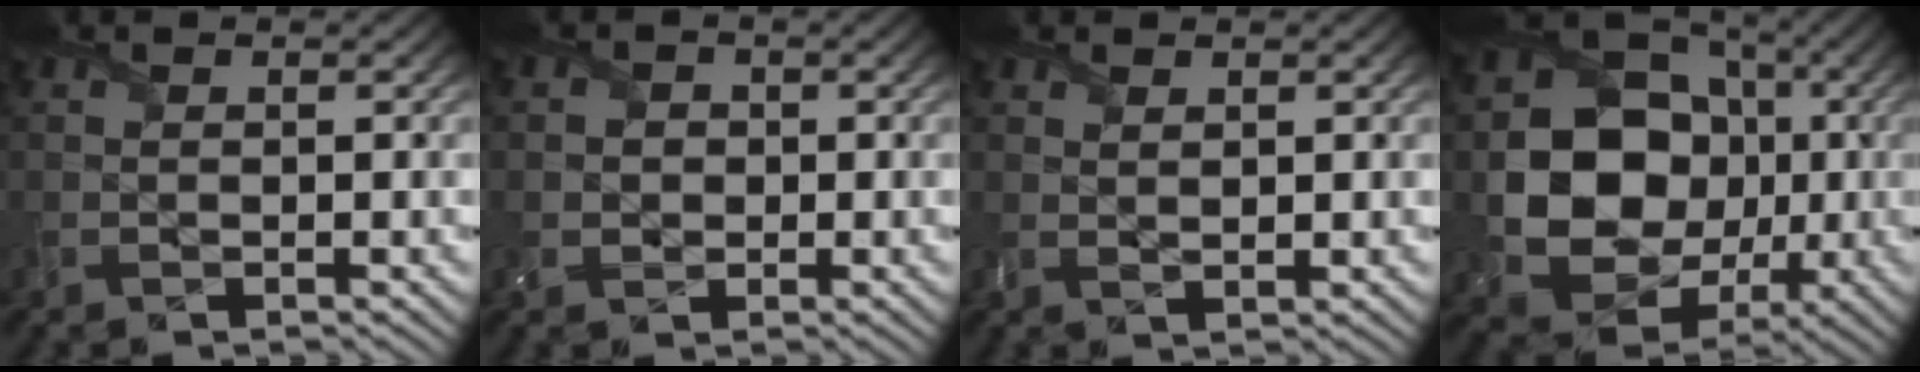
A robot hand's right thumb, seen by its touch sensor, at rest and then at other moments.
{"total": 2.3, "force": [0.0, 2.2, 0.7], "torque": [-0.017, 0.000, -0.005]}
{"total": 1.2, "force": [0.9, 0.5, 0.7], "torque": [-0.017, -0.003, 0.021]}
{"total": 16.0, "force": [-0.6, 13.7, 8.3], "torque": [-0.164, -0.039, -0.009]}